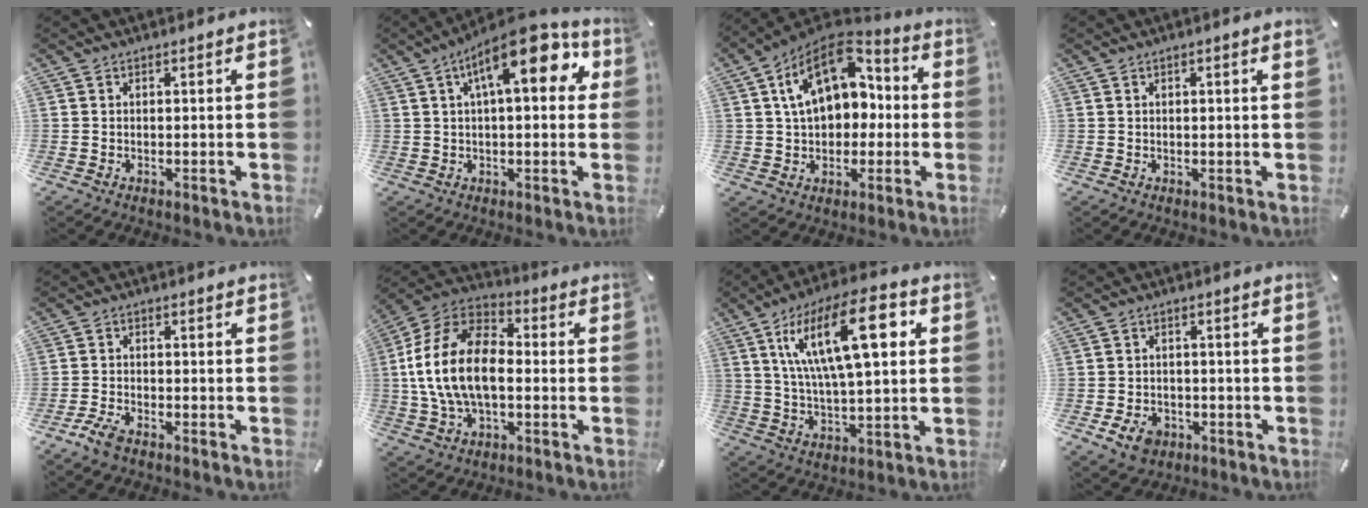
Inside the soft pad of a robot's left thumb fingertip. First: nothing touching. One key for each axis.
{"total": 15.4, "fx": 5.8, "fy": 6.2, "fz": 12.9, "tx": -0.182, "ty": -0.017, "tz": 0.089}
{"total": 16.5, "fx": 5.4, "fy": 11.4, "fz": 10.6, "tx": -0.180, "ty": -0.023, "tz": 0.100}
{"total": 0.8, "fx": 0.3, "fy": 0.0, "fz": 0.7, "tx": -0.013, "ty": 0.000, "tz": 0.005}
{"total": 3.6, "fx": -2.7, "fy": 1.2, "fz": 2.0, "tx": -0.051, "ty": 0.007, "tz": -0.055}
{"total": 17.1, "fx": -2.2, "fy": 11.1, "fz": 12.9, "tx": -0.282, "ty": 0.017, "tz": -0.043}
{"total": 20.6, "fx": 7.2, "fy": 8.0, "fz": 17.6, "tx": -0.328, "ty": -0.005, "tz": 0.106}
{"total": 5.3, "fx": -2.6, "fy": 4.0, "fz": 2.4, "tx": -0.055, "ty": 0.010, "tz": -0.049}